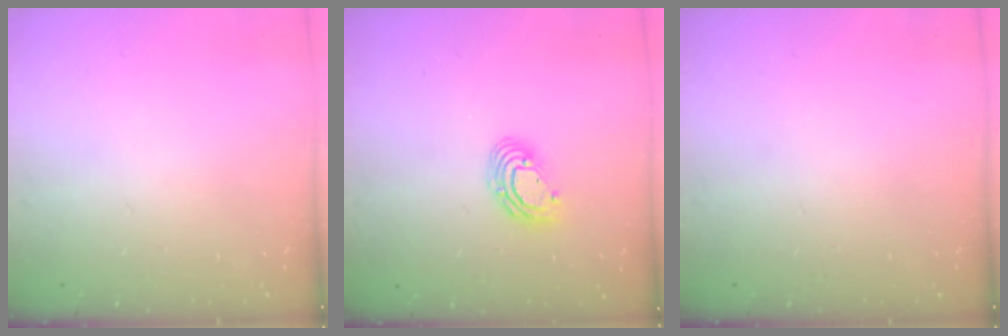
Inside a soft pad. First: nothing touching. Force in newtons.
{"total": 8.1, "press": 8.0, "slide": 1.4}
{"total": 0.0}